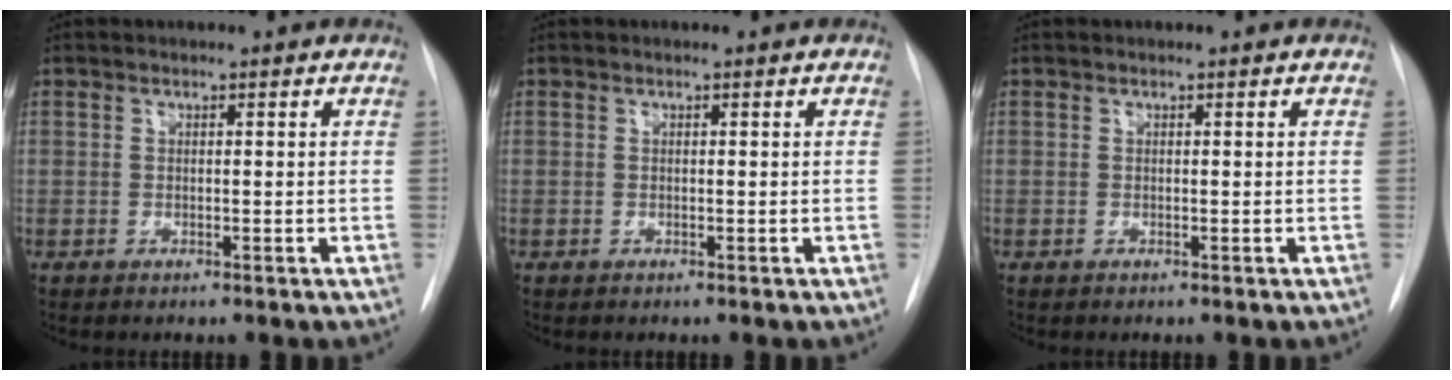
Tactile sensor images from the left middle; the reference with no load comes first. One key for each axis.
{"total": 0.0}
{"total": 0.0}